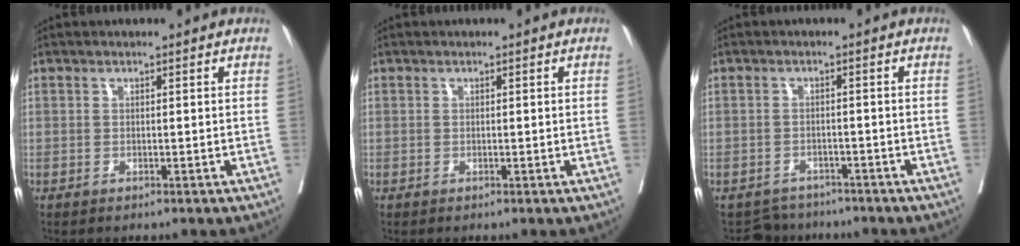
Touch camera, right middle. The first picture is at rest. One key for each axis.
{"total": 0.0}
{"total": 3.6, "fx": -3.3, "fy": 1.3, "fz": -0.9, "tx": 0.012, "ty": 0.002, "tz": -0.052}